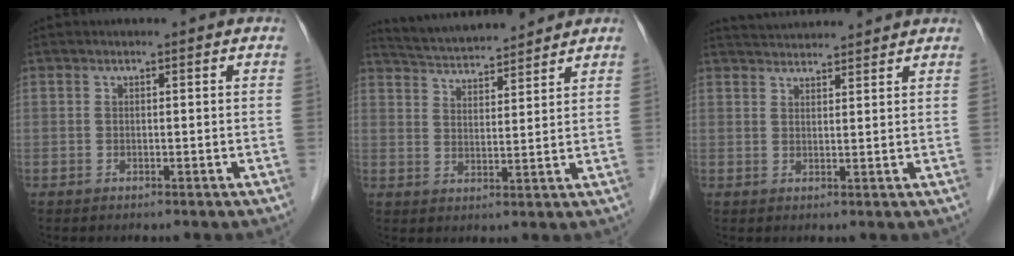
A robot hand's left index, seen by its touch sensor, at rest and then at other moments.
{"total": 10.8, "force": [10.3, 1.2, 3.1], "torque": [-0.059, 0.020, 0.167]}
{"total": 6.9, "force": [6.8, 0.3, 1.5], "torque": [-0.029, 0.033, 0.099]}